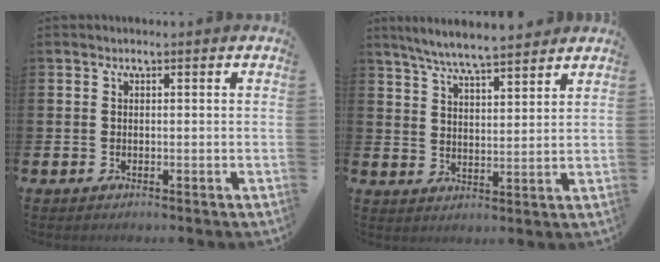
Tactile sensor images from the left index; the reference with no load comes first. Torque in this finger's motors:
{"motor_torque": [0.26, -0.87, 0.84, 0.21]}